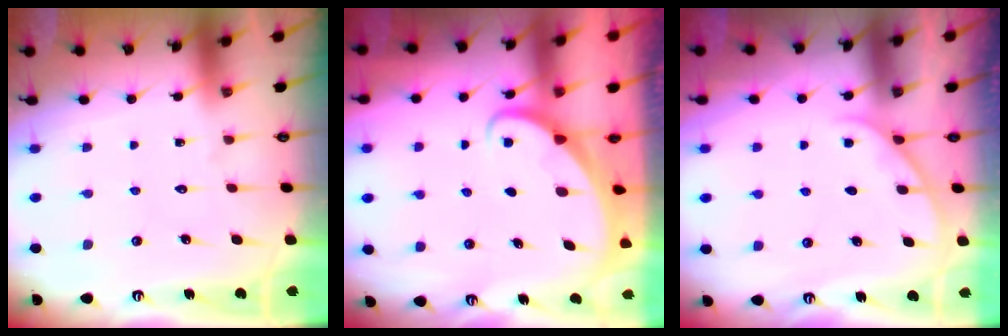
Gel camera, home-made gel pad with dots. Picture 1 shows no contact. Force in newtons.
{"total": 1.9, "press": 1.9, "slide": 0.1}
{"total": 2.1, "press": 2.1, "slide": 0.2}